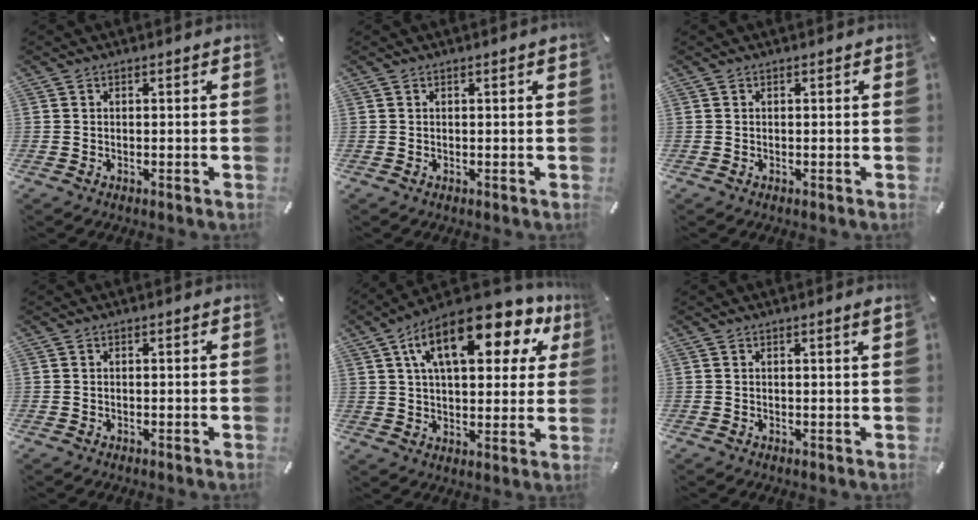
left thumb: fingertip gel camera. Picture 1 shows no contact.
{"total": 0.8, "force": [0.3, 0.0, 0.7], "torque": [-0.012, 0.001, 0.004]}
{"total": 0.0}
{"total": 0.0}
{"total": 19.7, "force": [9.7, 8.7, 14.7], "torque": [-0.235, -0.033, 0.156]}
{"total": 1.4, "force": [0.7, 0.0, 1.2], "torque": [-0.023, -0.001, 0.011]}